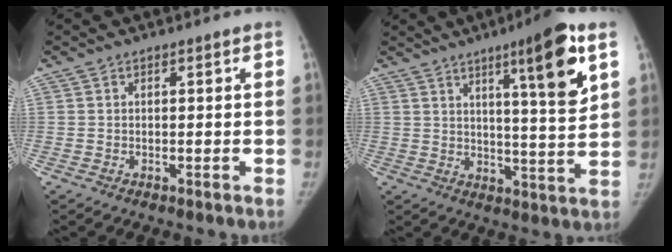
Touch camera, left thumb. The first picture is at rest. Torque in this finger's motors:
{"motor_torque": [0.87, -0.02, 1.46, -1.25, 0.37]}